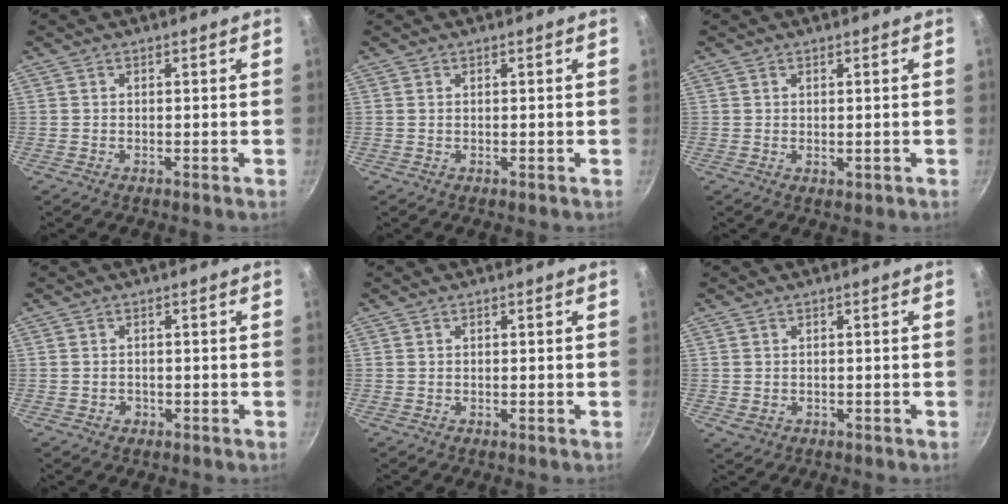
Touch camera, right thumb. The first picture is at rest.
{"total": 0.0}
{"total": 1.0, "force": [0.4, 0.6, 0.7], "torque": [-0.007, -0.002, 0.006]}
{"total": 1.4, "force": [-0.5, 1.1, 0.6], "torque": [-0.008, 0.002, -0.005]}
{"total": 0.0}
{"total": 1.8, "force": [-0.2, 1.5, 0.9], "torque": [-0.013, -0.001, 0.001]}